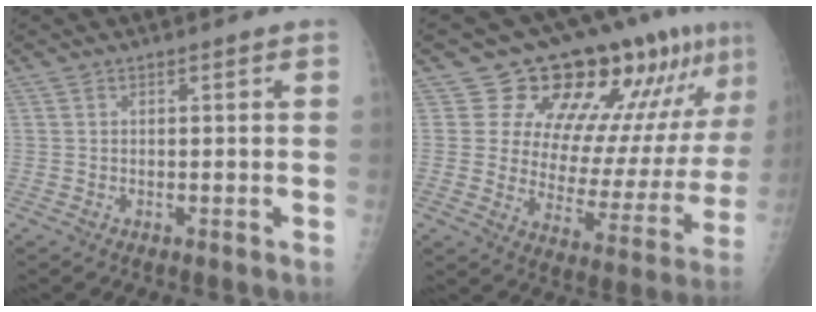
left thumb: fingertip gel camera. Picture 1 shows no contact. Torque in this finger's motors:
{"motor_torque": [0.31, 0.46, 0.02, -0.29, 0.08]}